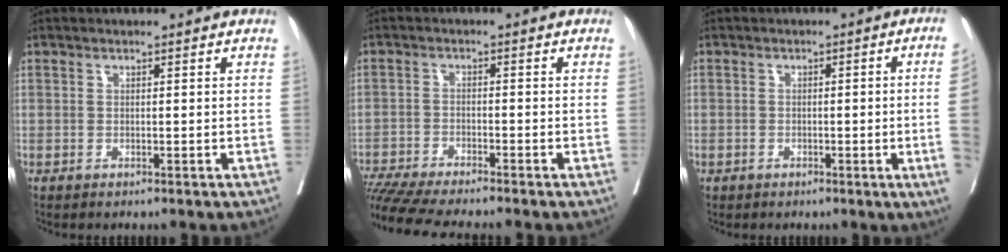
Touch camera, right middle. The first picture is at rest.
{"total": 12.1, "force": [-10.9, -0.3, 5.4], "torque": [-0.082, -0.017, -0.180]}
{"total": 5.6, "force": [-0.9, -0.8, 5.5], "torque": [-0.060, -0.001, -0.012]}